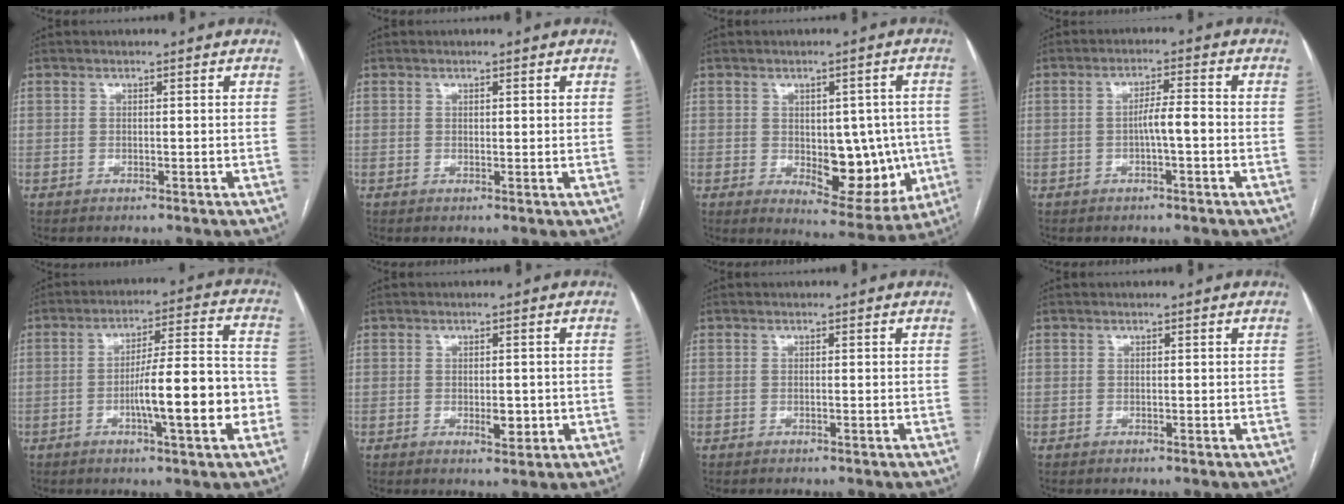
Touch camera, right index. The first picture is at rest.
{"total": 0.7, "force": [0.4, 0.2, 0.6], "torque": [-0.012, 0.001, 0.005]}
{"total": 11.7, "force": [-1.4, 5.9, 10.0], "torque": [-0.112, 0.004, 0.001]}
{"total": 3.7, "force": [-0.9, 0.2, 3.6], "torque": [-0.058, 0.008, -0.014]}
{"total": 13.0, "force": [-3.6, 1.4, 12.4], "torque": [-0.193, 0.013, -0.055]}
{"total": 3.1, "force": [-0.6, 1.5, 2.7], "torque": [-0.038, -0.002, -0.003]}
{"total": 0.0}
{"total": 0.0}